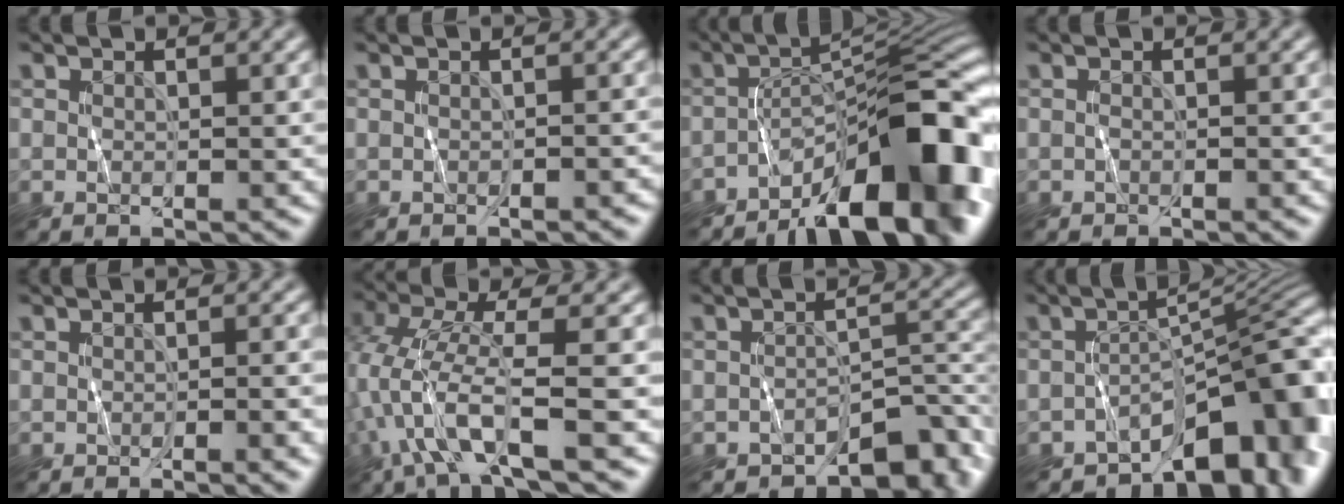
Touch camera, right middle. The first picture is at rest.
{"total": 1.0, "force": [-0.7, 0.5, 0.5], "torque": [-0.005, 0.003, -0.007]}
{"total": 12.5, "force": [-8.1, 3.9, 8.8], "torque": [-0.118, 0.018, -0.144]}
{"total": 1.0, "force": [-0.5, -0.7, -0.6], "torque": [0.004, 0.002, -0.008]}
{"total": 2.4, "force": [-0.9, 0.8, 2.1], "torque": [-0.023, 0.000, -0.012]}
{"total": 5.9, "force": [-3.1, 0.7, 4.9], "torque": [-0.116, 0.002, -0.068]}
{"total": 4.7, "force": [-3.8, 1.8, 2.2], "torque": [-0.012, 0.004, -0.056]}
{"total": 10.3, "force": [-6.5, 4.4, 6.6], "torque": [-0.059, 0.004, -0.107]}